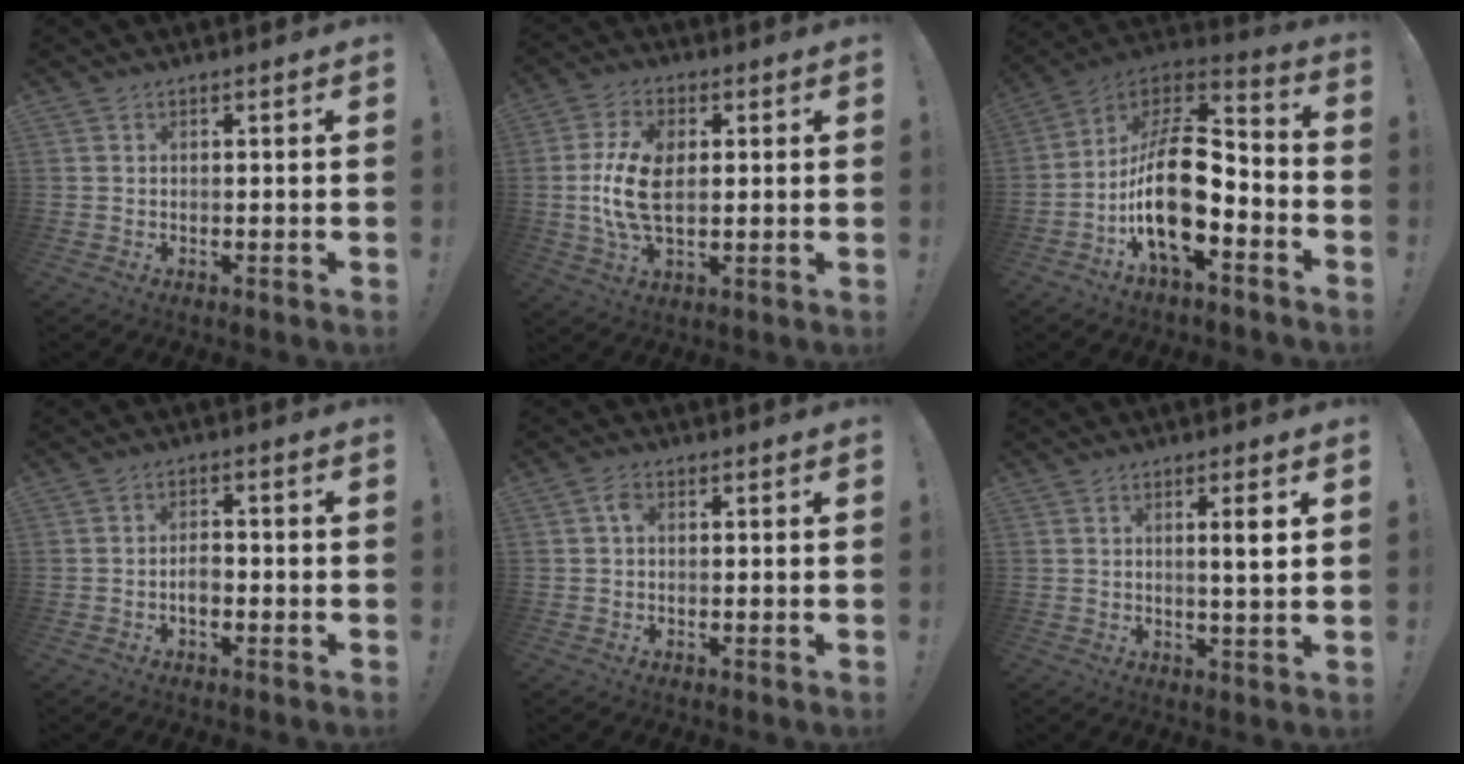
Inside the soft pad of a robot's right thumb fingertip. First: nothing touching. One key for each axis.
{"total": 13.1, "fx": 0.5, "fy": 7.6, "fz": 10.6, "tx": -0.209, "ty": -0.001, "tz": 0.011}
{"total": 20.9, "fx": -5.0, "fy": 9.9, "fz": 17.7, "tx": -0.330, "ty": 0.024, "tz": -0.079}
{"total": 3.8, "fx": -1.5, "fy": 2.3, "fz": 2.6, "tx": -0.031, "ty": 0.002, "tz": -0.030}
{"total": 2.3, "fx": 0.5, "fy": 1.6, "fz": 1.6, "tx": -0.028, "ty": 0.006, "tz": 0.006}
{"total": 4.8, "fx": 1.4, "fy": -0.1, "fz": 4.6, "tx": -0.067, "ty": -0.012, "tz": 0.013}